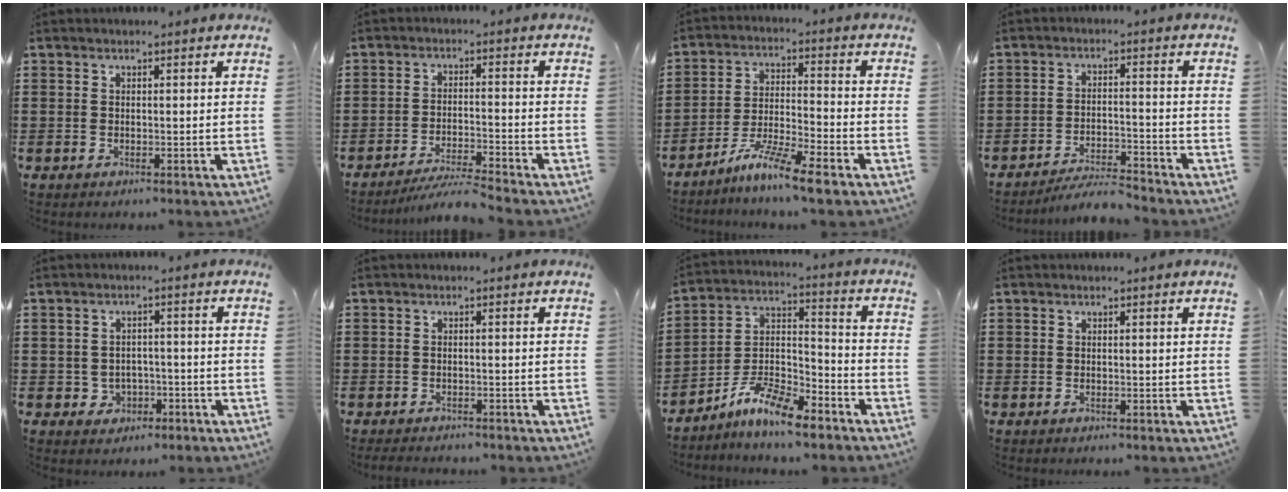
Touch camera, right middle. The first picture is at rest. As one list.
[{"total": 4.3, "force": [-4.0, -0.2, 1.4], "torque": [-0.031, -0.007, -0.082]}, {"total": 7.8, "force": [-6.3, -0.2, 4.5], "torque": [-0.091, -0.009, -0.122]}, {"total": 4.7, "force": [-4.5, 0.2, 1.3], "torque": [-0.030, 0.000, -0.091]}, {"total": 2.4, "force": [-1.3, 2.0, 0.5], "torque": [-0.019, 0.005, -0.033]}, {"total": 1.3, "force": [-1.2, 0.1, 0.1], "torque": [-0.006, 0.000, -0.026]}, {"total": 9.0, "force": [-7.6, 2.0, 4.4], "torque": [-0.090, 0.015, -0.147]}, {"total": 0.0}]